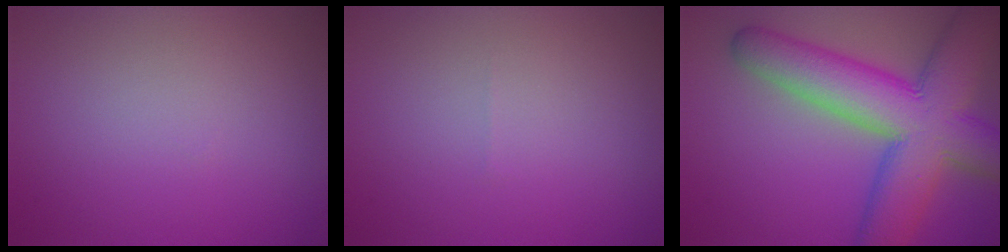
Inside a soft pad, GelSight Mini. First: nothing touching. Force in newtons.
{"total": 0.0}
{"total": 11.9, "press": 11.9, "slide": 0.6}